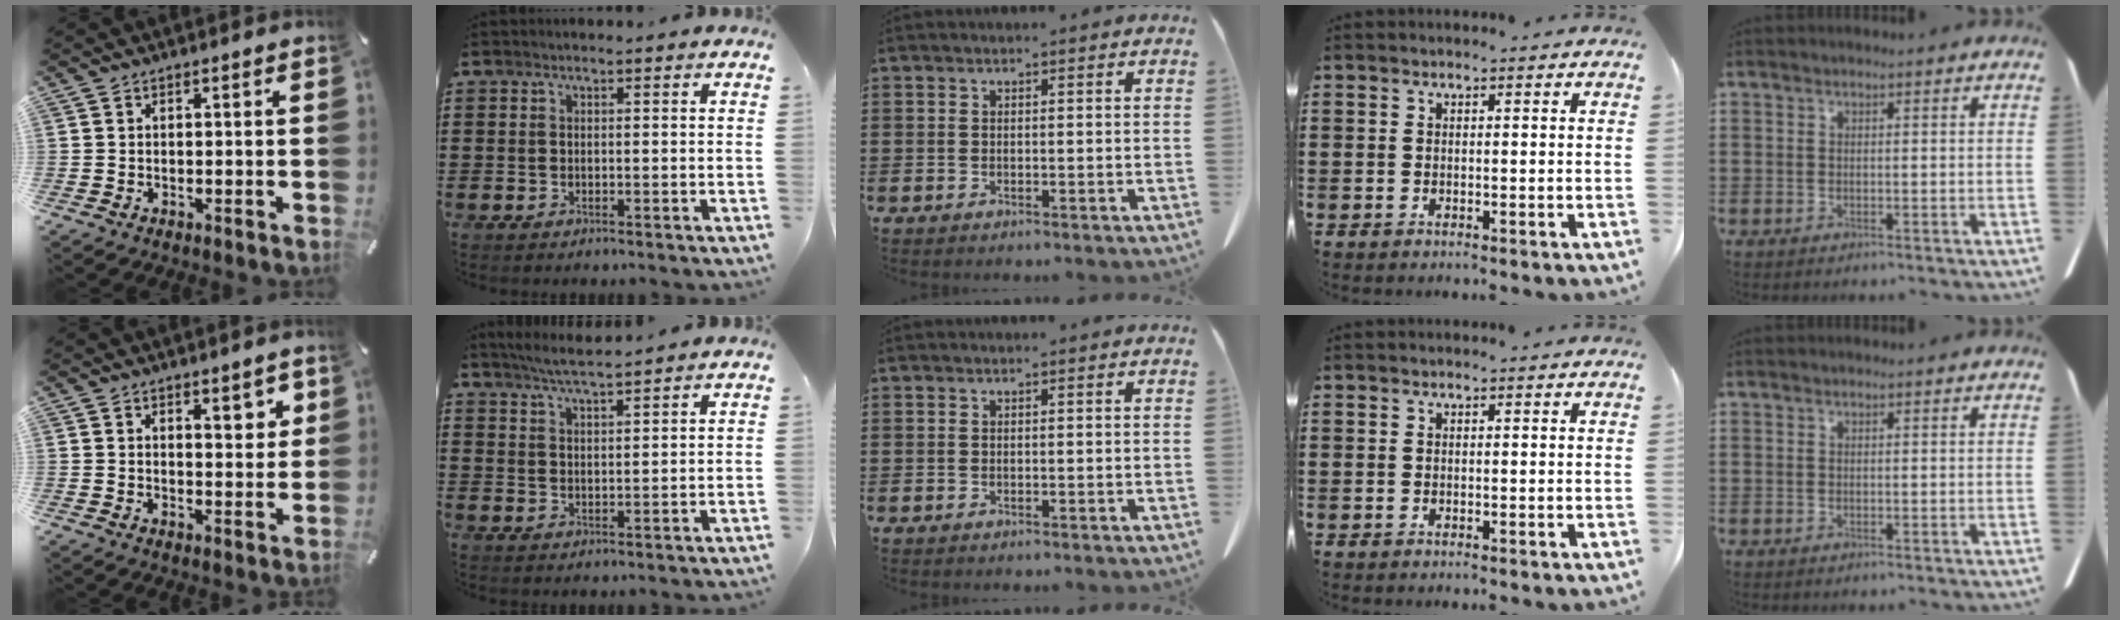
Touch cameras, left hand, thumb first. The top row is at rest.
{"thumb": {"total": 4.9, "force": [3.0, 2.4, 3.0], "torque": [-0.025, -0.016, 0.045]}, "index": {"total": 4.5, "force": [4.1, 0.0, 1.7], "torque": [-0.045, -0.008, 0.074]}}